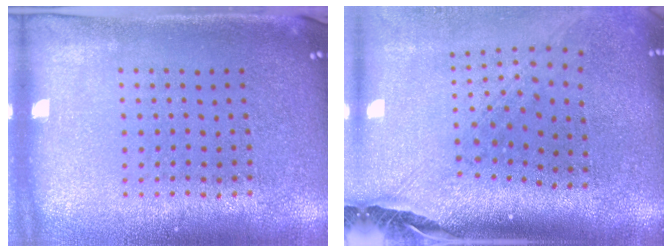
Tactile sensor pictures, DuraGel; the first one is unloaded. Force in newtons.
{"total": 2.8, "press": 2.1, "slide": 1.9}